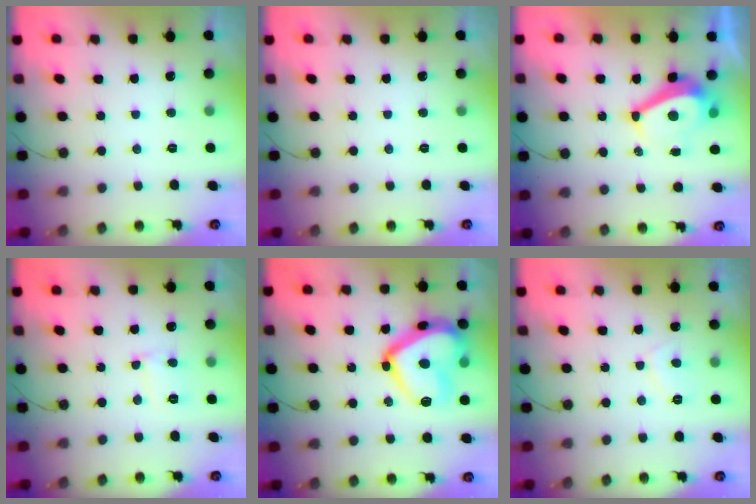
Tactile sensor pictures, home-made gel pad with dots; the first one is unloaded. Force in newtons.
{"total": 0.0}
{"total": 7.8, "press": 7.8, "slide": 0.5}
{"total": 5.5, "press": 5.5, "slide": 0.4}
{"total": 21.4, "press": 21.3, "slide": 1.8}
{"total": 2.7, "press": 2.6, "slide": 0.8}